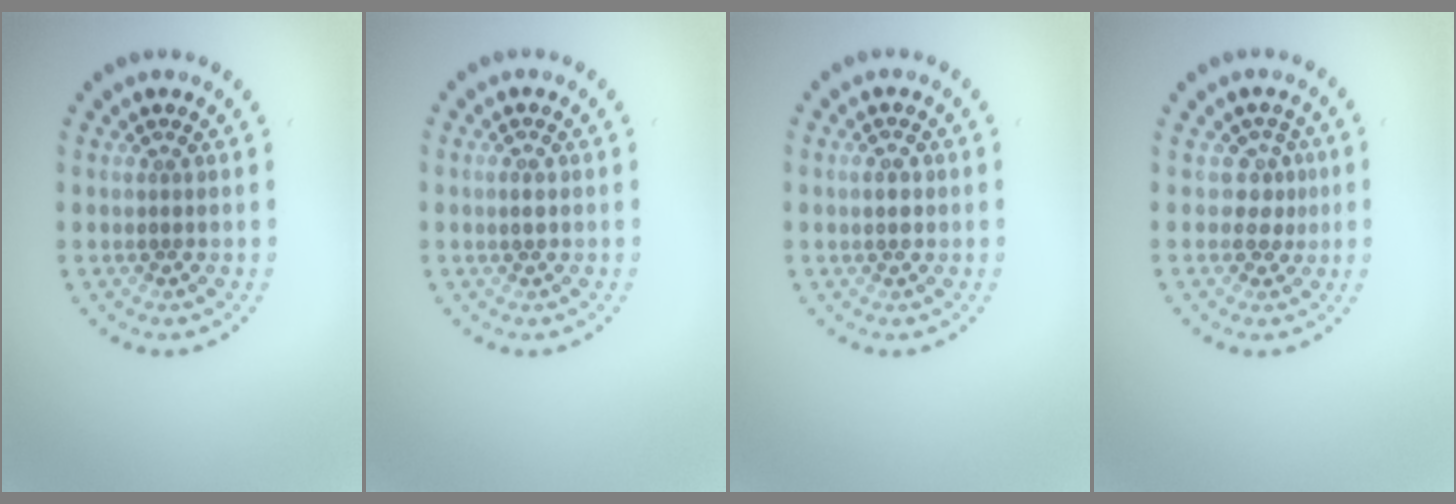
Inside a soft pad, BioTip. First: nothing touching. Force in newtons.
{"total": 0.8, "press": 0.8, "slide": 0.1}
{"total": 1.7, "press": 1.7, "slide": 0.1}
{"total": 2.1, "press": 1.4, "slide": 1.5}